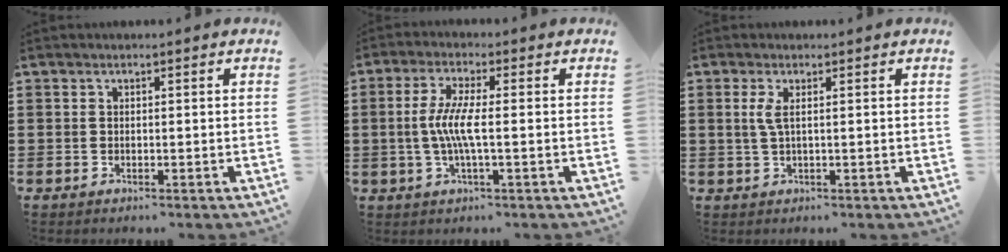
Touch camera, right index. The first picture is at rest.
{"total": 5.8, "force": [-0.6, 0.8, 5.7], "torque": [-0.124, -0.008, -0.021]}
{"total": 2.1, "force": [0.4, 0.2, 2.1], "torque": [-0.042, -0.002, 0.005]}